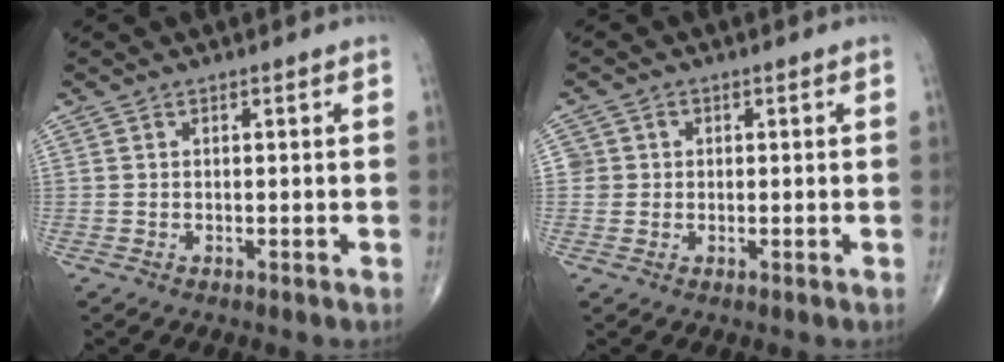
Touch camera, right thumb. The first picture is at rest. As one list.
[{"total": 2.6, "force": [0.2, 2.6, 0.2], "torque": [0.017, 0.005, 0.003]}]